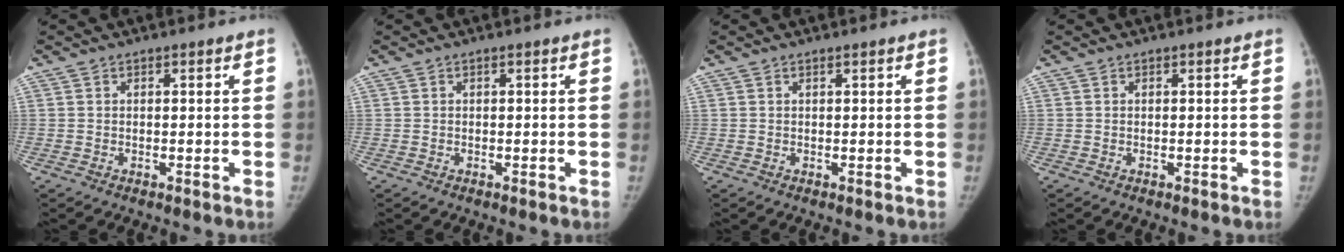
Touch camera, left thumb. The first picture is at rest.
{"total": 0.0}
{"total": 0.0}
{"total": 0.0}